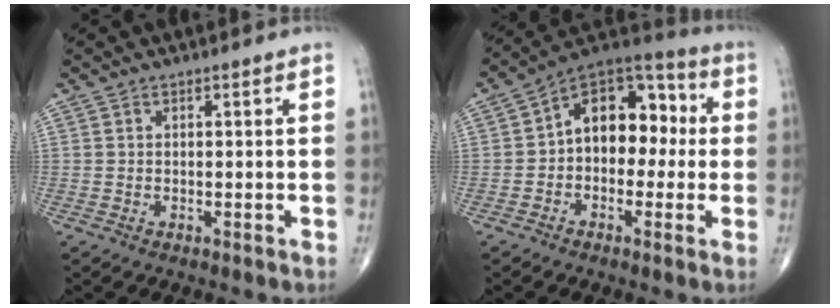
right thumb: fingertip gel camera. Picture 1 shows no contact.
{"total": 13.8, "force": [0.4, 9.3, 10.2], "torque": [-0.102, 0.047, -0.014]}